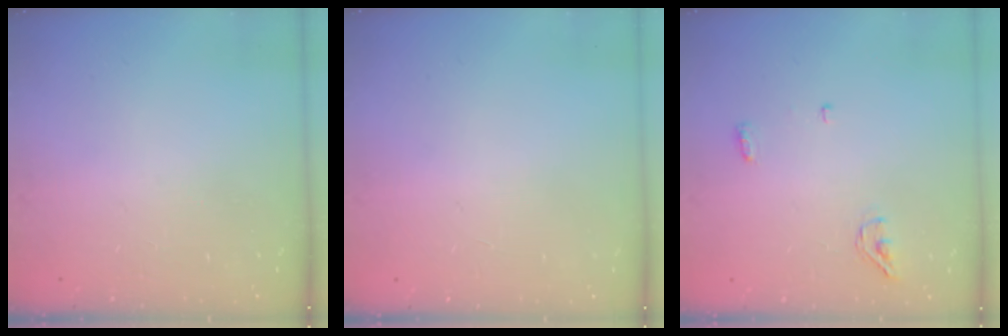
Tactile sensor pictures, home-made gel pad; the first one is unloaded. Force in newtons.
{"total": 0.9, "press": 0.9, "slide": 0.1}
{"total": 4.0, "press": 3.9, "slide": 1.0}